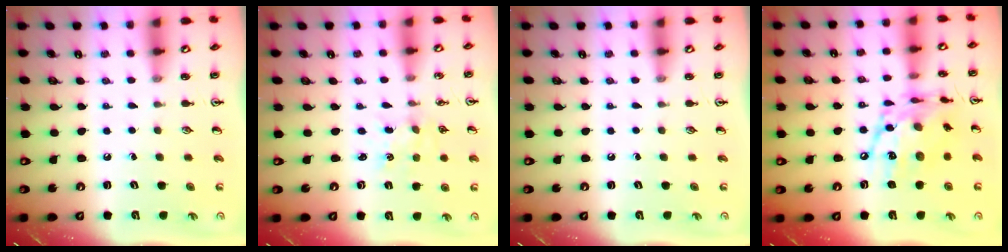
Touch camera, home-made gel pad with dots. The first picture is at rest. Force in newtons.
{"total": 1.4, "press": 1.4, "slide": 0.2}
{"total": 0.0}
{"total": 15.1, "press": 15.1, "slide": 1.1}